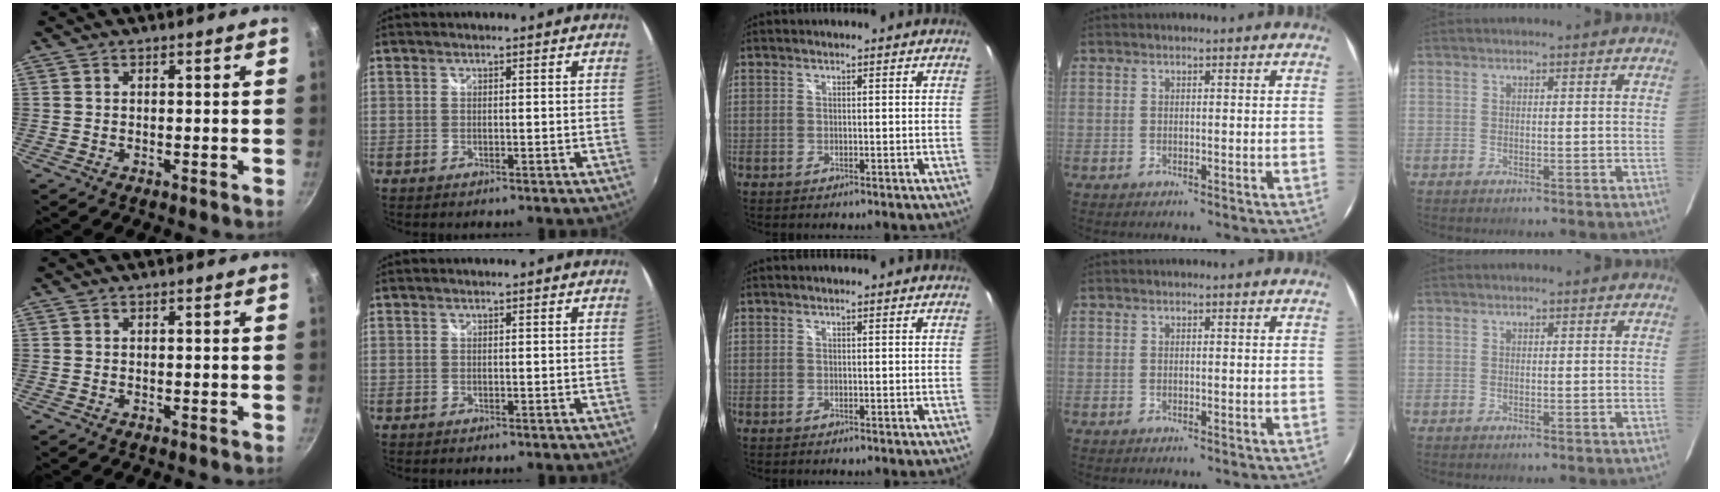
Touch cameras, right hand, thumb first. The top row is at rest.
{}